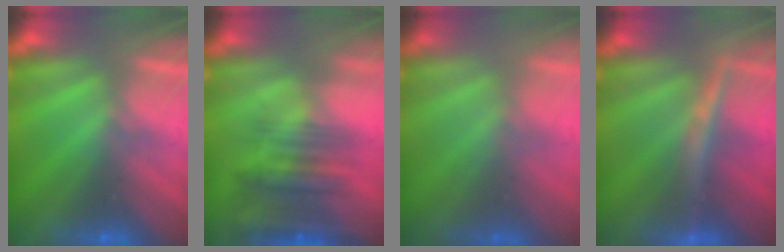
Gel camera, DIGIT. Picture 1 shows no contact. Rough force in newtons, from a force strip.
{"total": 6.5}
{"total": 1.4}
{"total": 5.2}